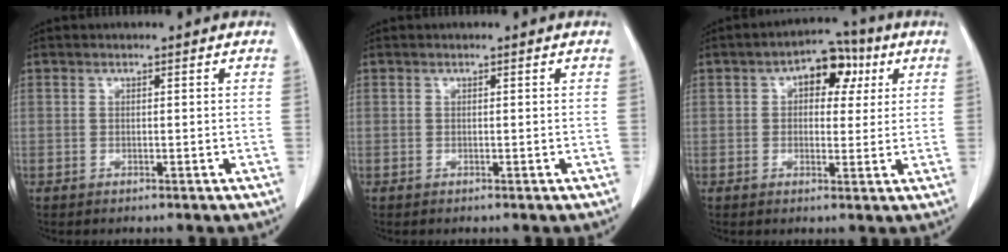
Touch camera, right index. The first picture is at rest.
{"total": 0.0}
{"total": 7.3, "force": [2.6, 4.1, 5.4], "torque": [-0.071, 0.027, 0.033]}